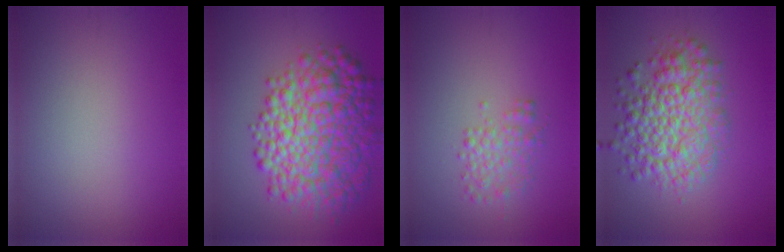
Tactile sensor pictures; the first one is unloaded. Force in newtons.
{"total": 9.7, "press": 9.7, "slide": 0.1}
{"total": 2.0, "press": 2.0, "slide": 0.0}
{"total": 6.8, "press": 6.8, "slide": 0.3}